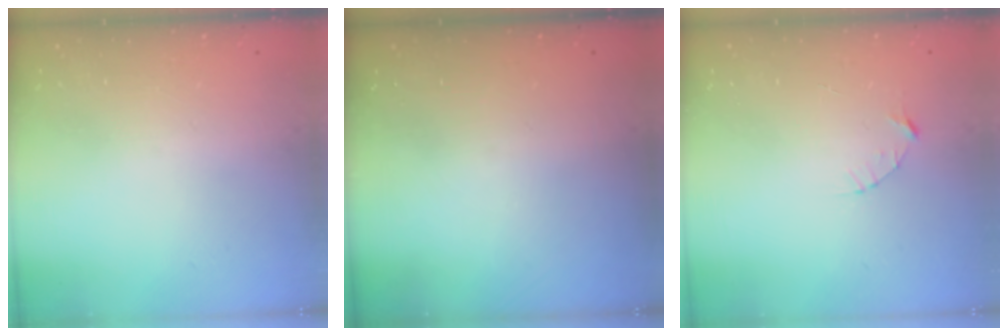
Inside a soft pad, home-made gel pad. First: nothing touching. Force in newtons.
{"total": 0.0}
{"total": 3.1, "press": 3.1, "slide": 0.3}